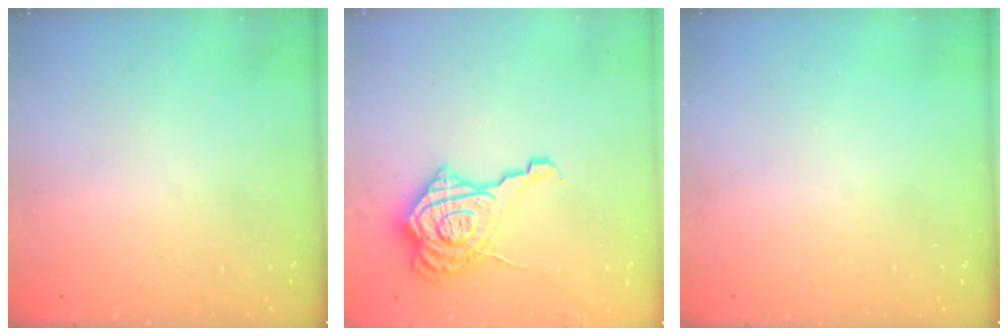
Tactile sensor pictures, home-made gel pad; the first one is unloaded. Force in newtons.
{"total": 15.8, "press": 15.8, "slide": 1.2}
{"total": 0.0}